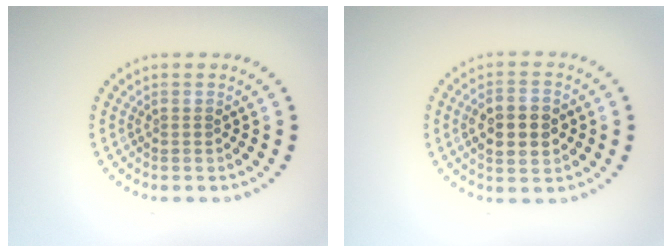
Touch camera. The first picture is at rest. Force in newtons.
{"total": 4.6, "press": 4.6, "slide": 0.2}